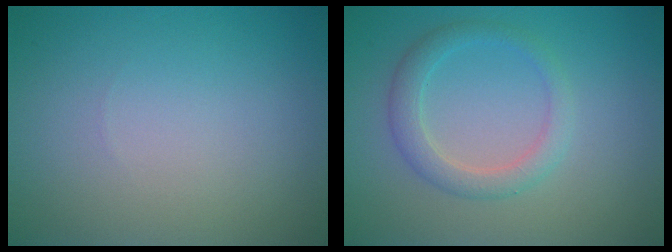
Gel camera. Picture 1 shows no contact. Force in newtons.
{"total": 2.6, "press": 2.6, "slide": 0.2}